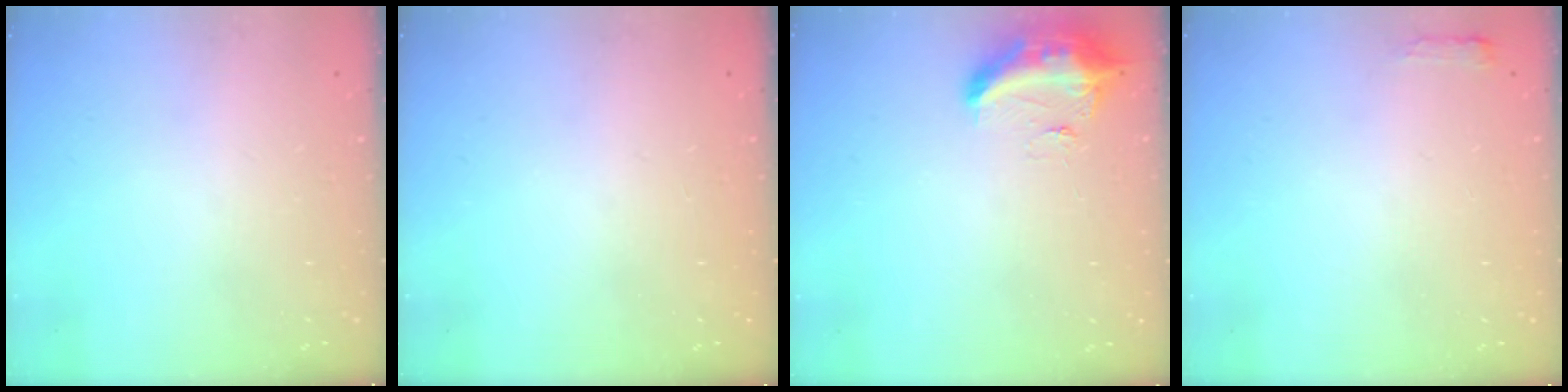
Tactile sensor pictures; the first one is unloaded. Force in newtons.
{"total": 0.0}
{"total": 9.6, "press": 9.6, "slide": 0.6}
{"total": 2.7, "press": 2.6, "slide": 0.5}